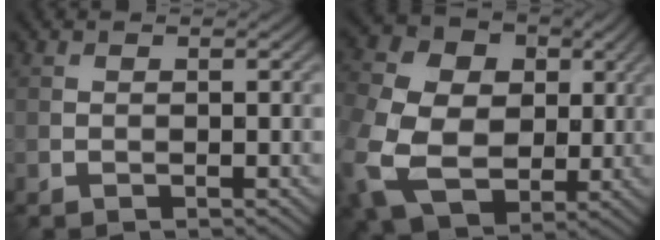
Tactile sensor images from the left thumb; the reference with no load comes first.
{"total": 14.6, "force": [-1.6, 11.4, 8.9], "torque": [-0.253, -0.020, -0.017]}